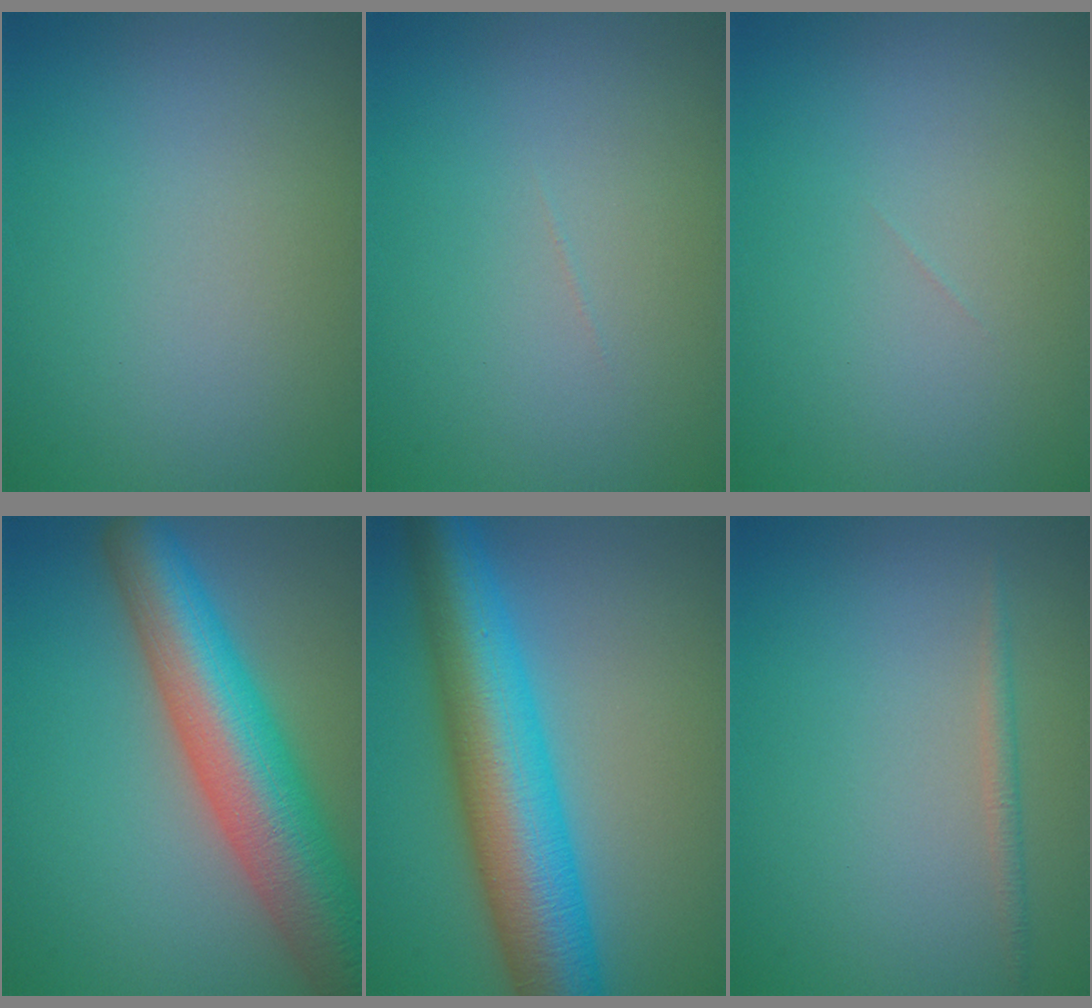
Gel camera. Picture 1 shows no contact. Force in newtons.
{"total": 0.0}
{"total": 0.0}
{"total": 10.9, "press": 10.9, "slide": 0.6}
{"total": 11.3, "press": 11.3, "slide": 0.1}
{"total": 1.1, "press": 1.1, "slide": 0.1}